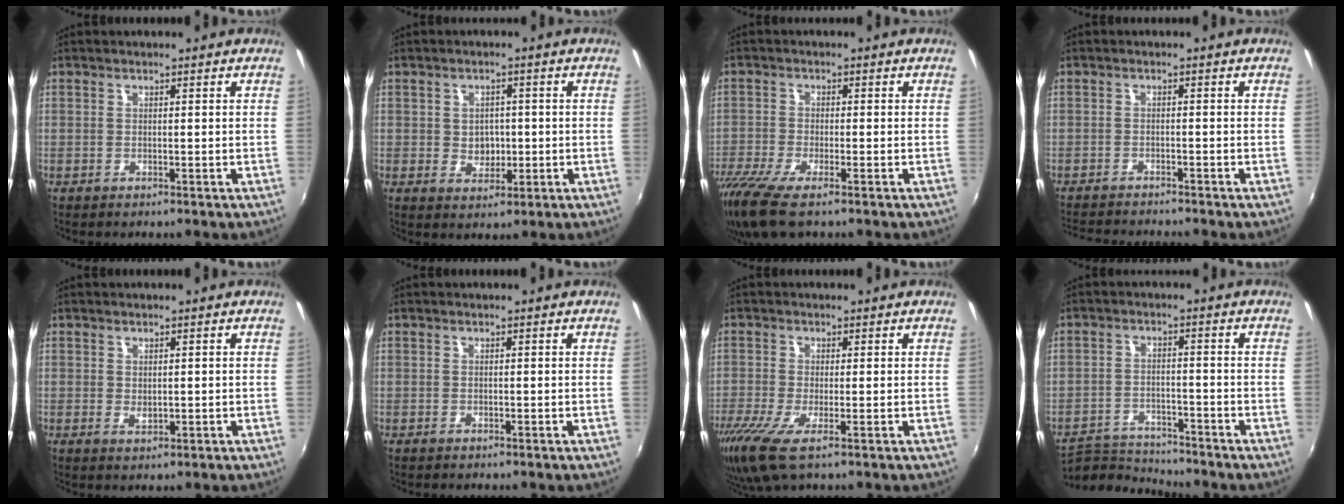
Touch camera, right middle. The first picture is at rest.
{"total": 4.2, "force": [-0.3, 3.6, 2.2], "torque": [-0.035, 0.002, -0.002]}
{"total": 10.4, "force": [-7.2, 2.4, 7.1], "torque": [-0.166, -0.045, -0.136]}
{"total": 7.0, "force": [-6.6, 0.4, 2.3], "torque": [-0.058, -0.015, -0.107]}
{"total": 1.4, "force": [0.2, 1.0, 1.0], "torque": [-0.015, -0.001, 0.004]}
{"total": 0.0}
{"total": 7.2, "force": [-3.6, 1.3, 6.1], "torque": [-0.137, -0.028, -0.069]}
{"total": 7.7, "force": [-7.6, 1.3, 0.4], "torque": [-0.032, 0.008, -0.134]}